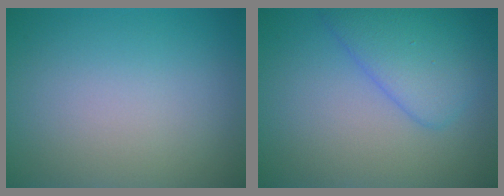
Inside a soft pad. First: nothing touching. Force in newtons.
{"total": 4.4, "press": 4.4, "slide": 0.1}